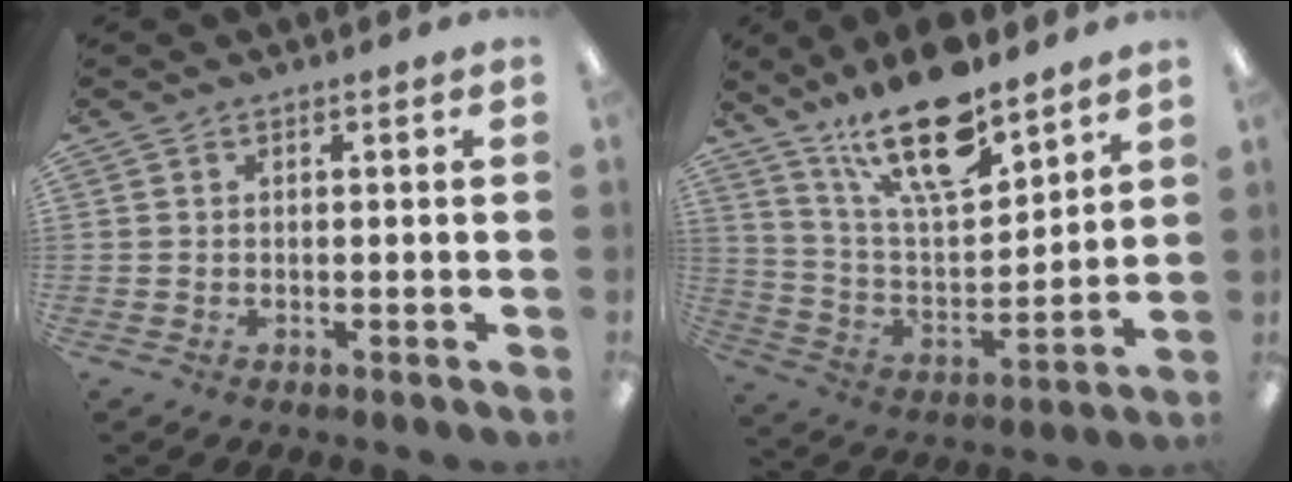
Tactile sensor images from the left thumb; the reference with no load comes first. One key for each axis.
{"total": 20.6, "fx": 14.2, "fy": 7.5, "fz": 12.9, "tx": -0.219, "ty": -0.080, "tz": 0.243}